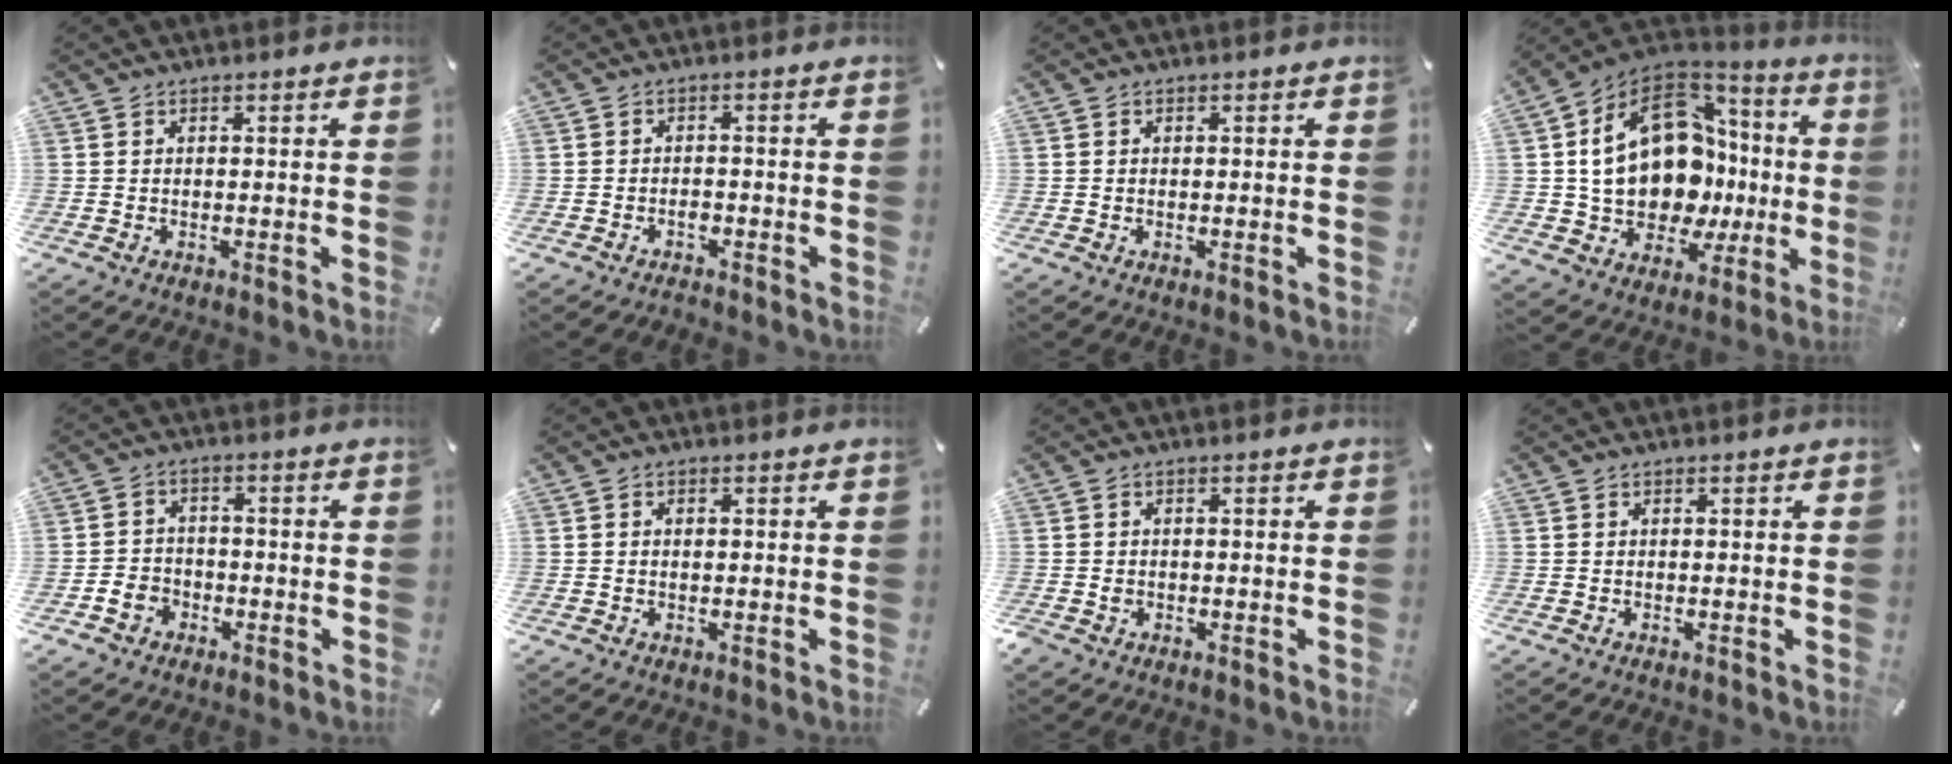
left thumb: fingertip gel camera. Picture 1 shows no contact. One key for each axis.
{"total": 2.2, "fx": -1.4, "fy": 1.2, "fz": 1.1, "tx": -0.022, "ty": 0.006, "tz": -0.029}
{"total": 0.0}
{"total": 23.6, "fx": 1.7, "fy": 17.2, "fz": 16.1, "tx": -0.313, "ty": -0.011, "tz": 0.049}
{"total": 4.8, "fx": -2.5, "fy": 3.8, "fz": 1.5, "tx": -0.022, "ty": 0.014, "tz": -0.043}
{"total": 1.2, "fx": 0.1, "fy": 0.8, "fz": 0.9, "tx": -0.019, "ty": 0.003, "tz": 0.000}
{"total": 1.5, "fx": -0.5, "fy": 1.3, "fz": 0.5, "tx": -0.010, "ty": 0.004, "tz": -0.013}
{"total": 0.0}